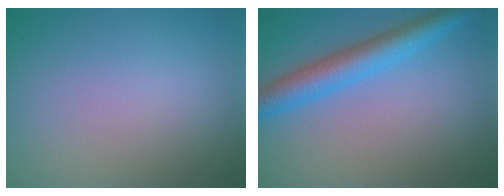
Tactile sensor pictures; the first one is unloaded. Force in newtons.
{"total": 4.8, "press": 4.8, "slide": 0.2}